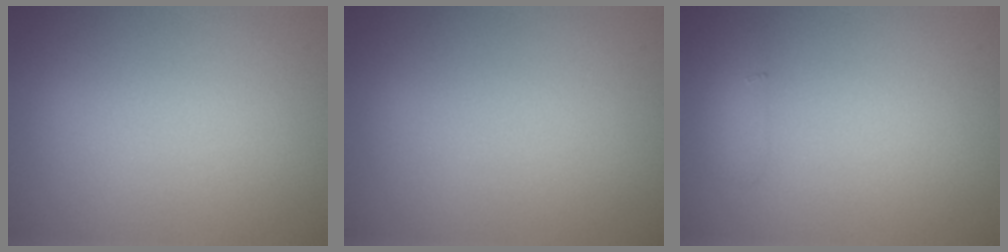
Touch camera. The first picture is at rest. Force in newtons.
{"total": 0.0}
{"total": 1.0, "press": 1.0, "slide": 0.0}